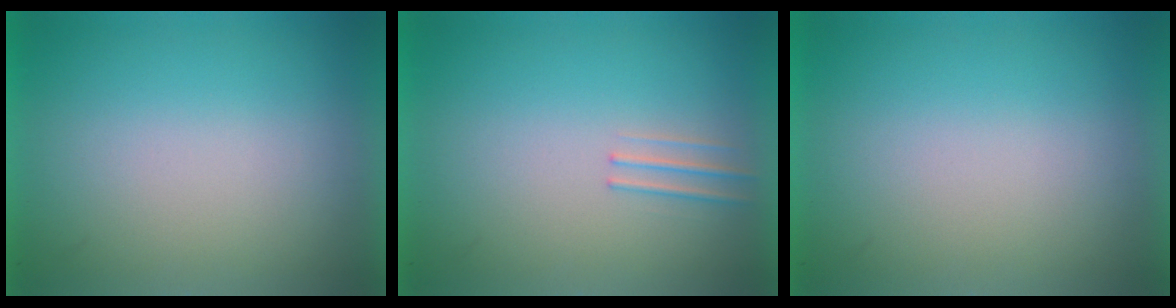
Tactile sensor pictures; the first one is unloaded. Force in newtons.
{"total": 1.1}
{"total": 0.0}